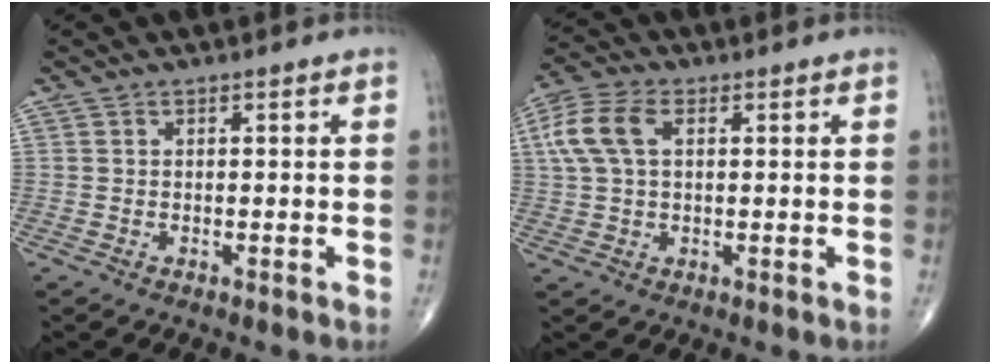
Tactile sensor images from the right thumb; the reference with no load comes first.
{"total": 8.7, "force": [2.1, 5.1, 6.7], "torque": [-0.156, 0.020, 0.040]}